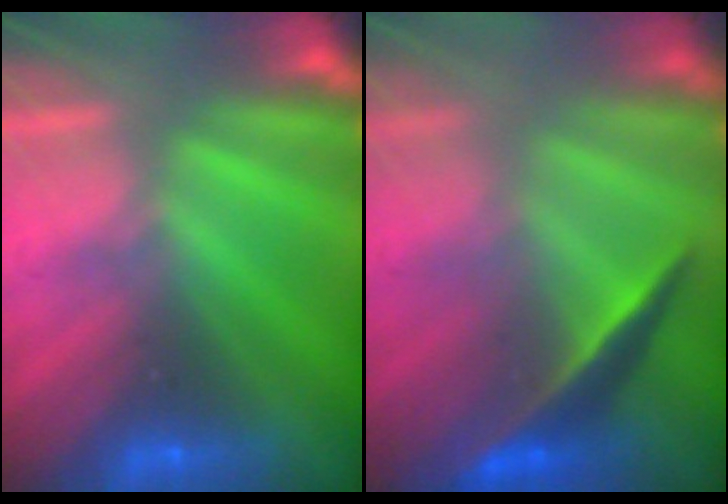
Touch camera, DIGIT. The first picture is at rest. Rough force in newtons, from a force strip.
{"total": 1.9}